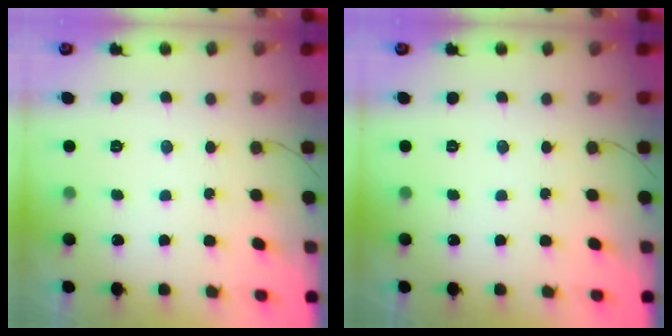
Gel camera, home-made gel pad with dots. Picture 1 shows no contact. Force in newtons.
{"total": 0.0}